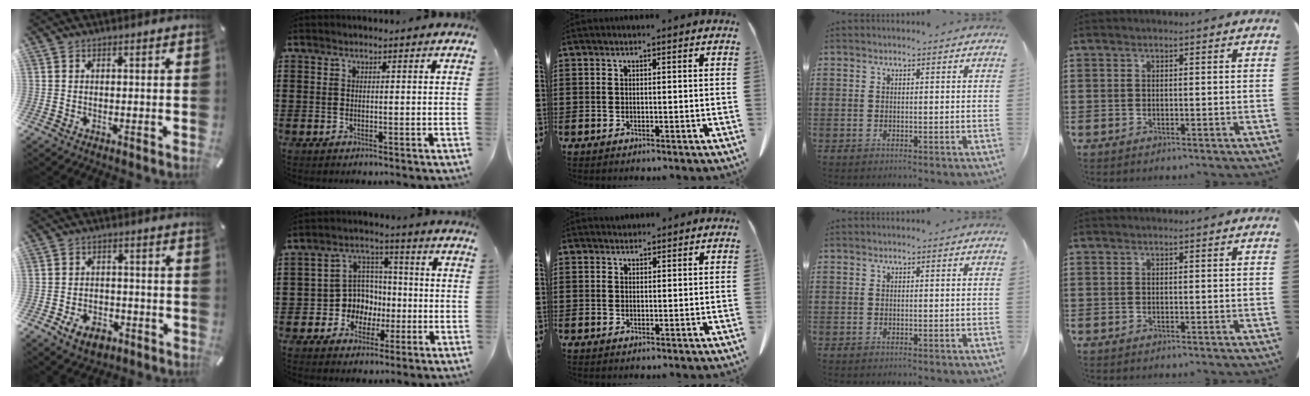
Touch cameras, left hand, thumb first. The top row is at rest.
{"thumb": {"total": 6.3, "force": [-3.4, 4.4, 3.0], "torque": [-0.055, 0.020, -0.059]}, "index": {"total": 7.4, "force": [-1.2, 7.0, 2.0], "torque": [-0.068, 0.011, -0.019]}, "middle": {"total": 1.2, "force": [1.1, 0.5, 0.0], "torque": [-0.003, 0.001, 0.023]}}